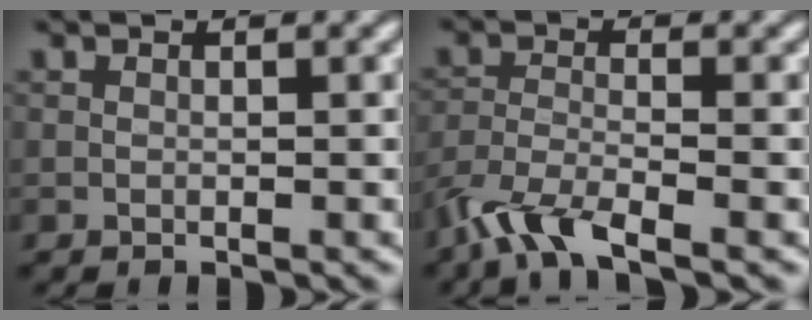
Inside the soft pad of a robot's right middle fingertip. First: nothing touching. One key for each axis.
{"total": 4.9, "fx": -3.8, "fy": 1.0, "fz": 3.0, "tx": -0.064, "ty": -0.010, "tz": -0.085}